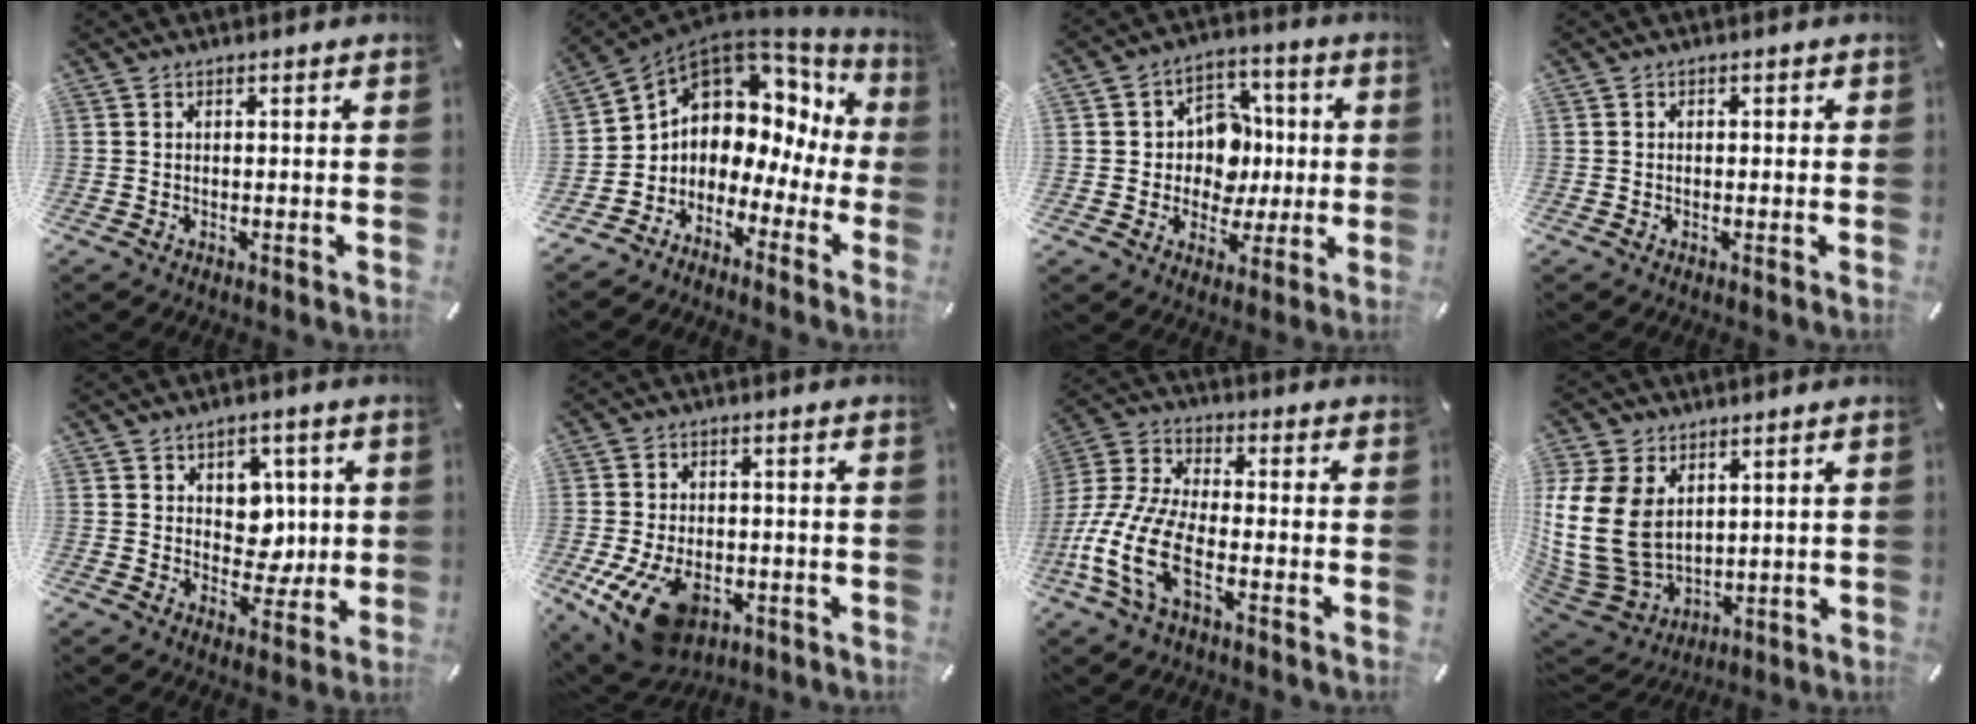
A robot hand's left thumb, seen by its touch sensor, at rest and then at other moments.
{"total": 6.7, "force": [2.0, 6.0, 2.1], "torque": [-0.064, -0.038, 0.035]}
{"total": 12.1, "force": [0.3, 10.8, 5.4], "torque": [-0.076, 0.011, 0.014]}
{"total": 0.7, "force": [-0.2, 0.6, 0.3], "torque": [-0.004, 0.004, -0.005]}
{"total": 7.6, "force": [2.2, 6.6, 2.9], "torque": [-0.032, -0.010, 0.039]}
{"total": 13.1, "force": [-5.0, 8.3, 8.8], "torque": [-0.169, 0.013, -0.084]}
{"total": 13.4, "force": [-6.0, 6.2, 10.2], "torque": [-0.236, -0.001, -0.113]}
{"total": 17.0, "force": [3.2, 13.2, 10.2], "torque": [-0.254, -0.022, 0.060]}